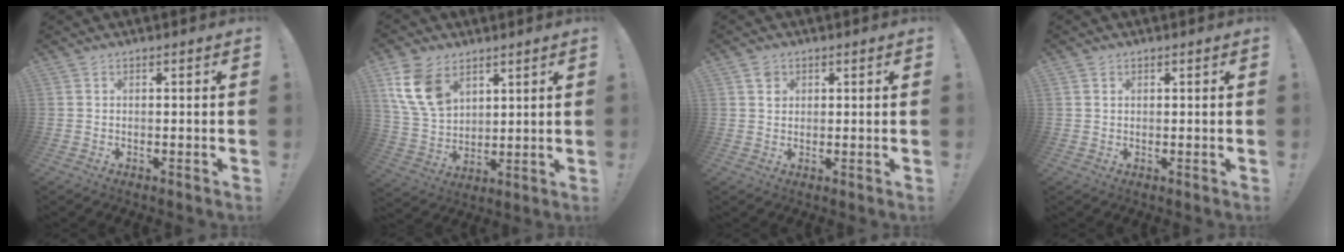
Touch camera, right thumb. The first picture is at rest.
{"total": 14.7, "force": [7.2, 10.0, 8.1], "torque": [-0.157, -0.025, 0.147]}
{"total": 2.6, "force": [1.2, 2.2, 0.8], "torque": [-0.008, -0.001, 0.022]}
{"total": 1.2, "force": [0.7, 0.9, 0.4], "torque": [-0.006, 0.001, 0.012]}